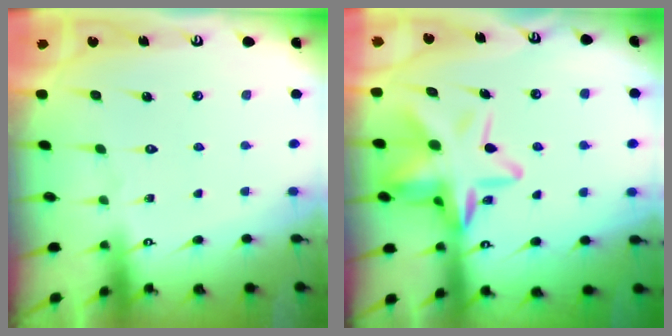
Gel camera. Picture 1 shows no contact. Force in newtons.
{"total": 15.3, "press": 15.1, "slide": 2.1}